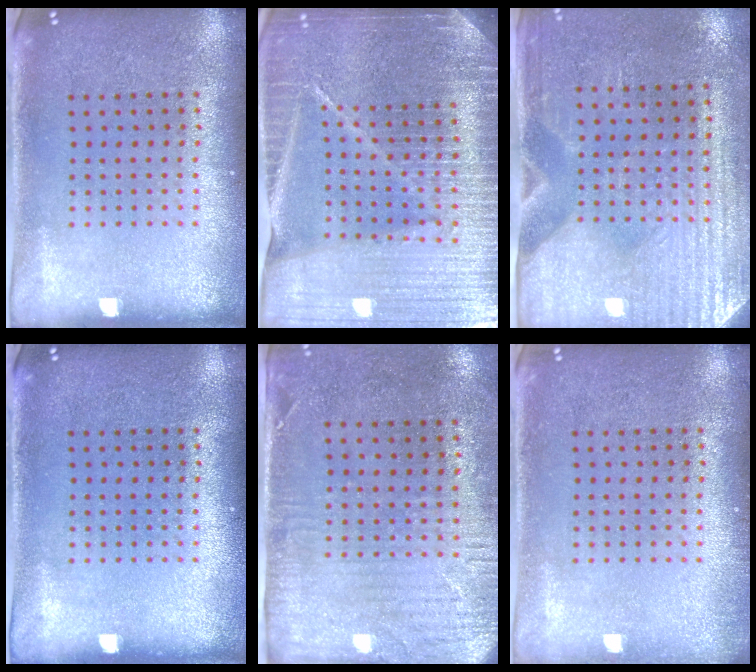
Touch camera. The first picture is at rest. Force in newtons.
{"total": 5.8, "press": 5.1, "slide": 2.9}
{"total": 3.0, "press": 2.7, "slide": 1.4}
{"total": 0.0}
{"total": 2.9, "press": 2.4, "slide": 1.7}
{"total": 0.8, "press": 0.8, "slide": 0.0}